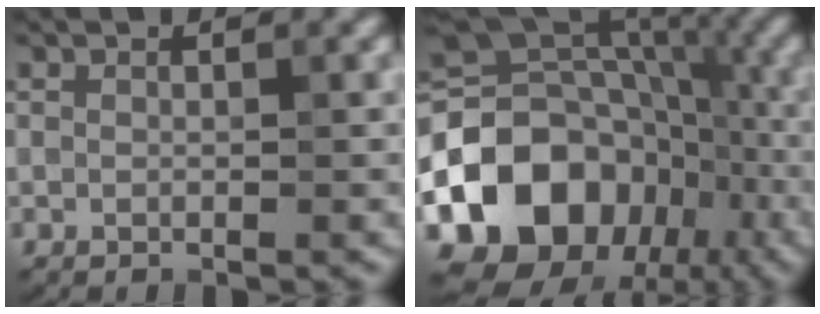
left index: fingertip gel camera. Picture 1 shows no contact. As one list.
[{"total": 15.9, "force": [-5.8, 12.3, 8.4], "torque": [-0.166, 0.012, -0.101]}]